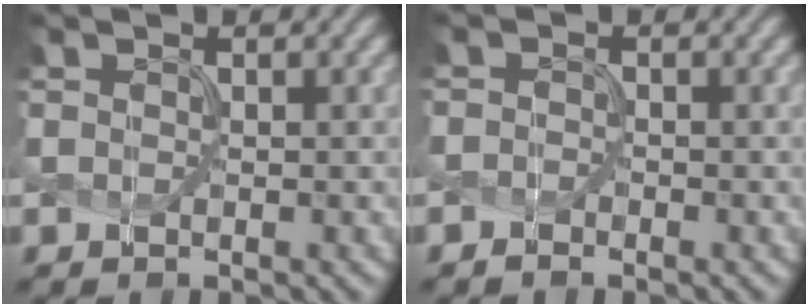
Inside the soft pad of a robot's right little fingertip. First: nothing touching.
{"total": 0.6, "force": [-0.6, 0.0, -0.2], "torque": [-0.001, -0.001, -0.005]}